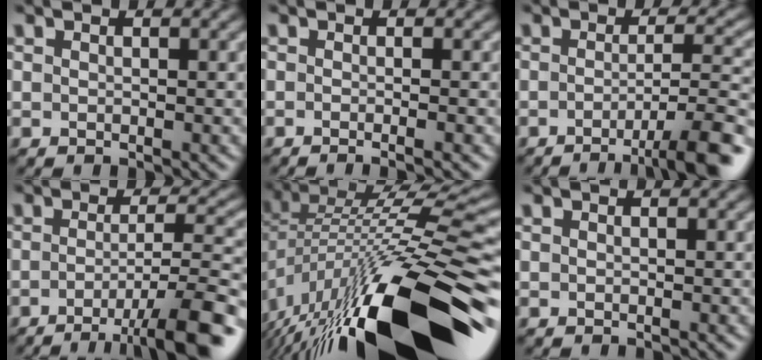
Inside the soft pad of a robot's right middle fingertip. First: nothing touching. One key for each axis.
{"total": 2.4, "fx": -0.6, "fy": 1.0, "fz": 2.0, "tx": -0.003, "ty": -0.005, "tz": -0.026}
{"total": 7.4, "fx": -3.6, "fy": 1.4, "fz": 6.3, "tx": -0.079, "ty": 0.005, "tz": -0.057}
{"total": 9.1, "fx": -4.7, "fy": 1.8, "fz": 7.7, "tx": -0.096, "ty": 0.002, "tz": -0.073}
{"total": 17.3, "fx": -6.1, "fy": 6.2, "fz": 14.9, "tx": -0.256, "ty": -0.001, "tz": -0.105}
{"total": 0.0}